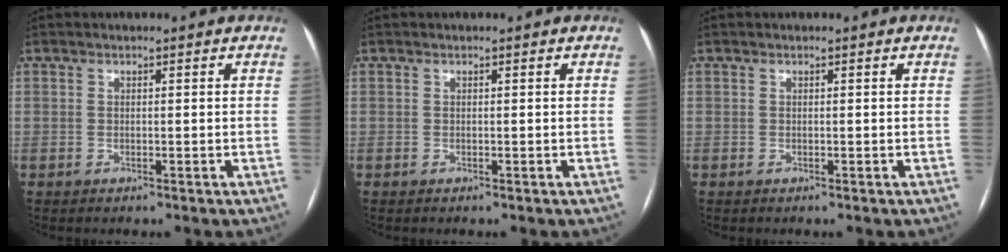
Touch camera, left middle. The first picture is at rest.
{"total": 0.0}
{"total": 0.0}